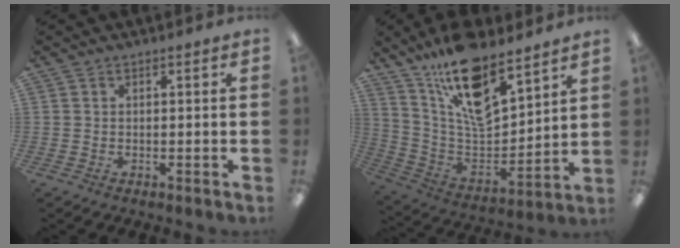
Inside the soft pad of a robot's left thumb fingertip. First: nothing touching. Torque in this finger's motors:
{"motor_torque": [0.64, 0.55, 1.37, -1.40, 0.19]}